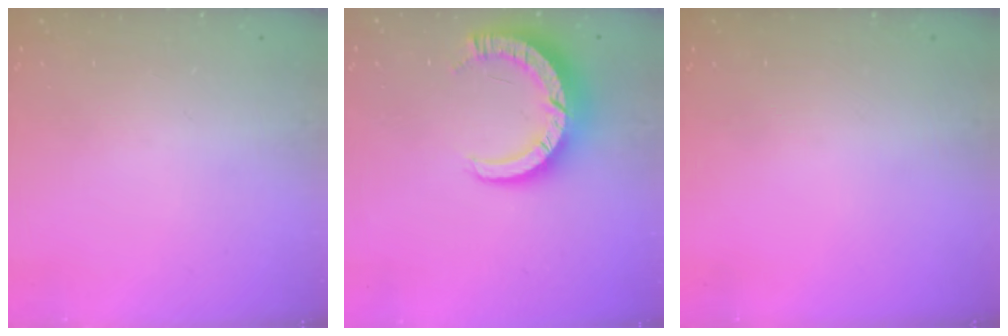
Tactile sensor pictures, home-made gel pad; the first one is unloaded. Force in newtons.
{"total": 9.2, "press": 9.2, "slide": 0.7}
{"total": 0.0}